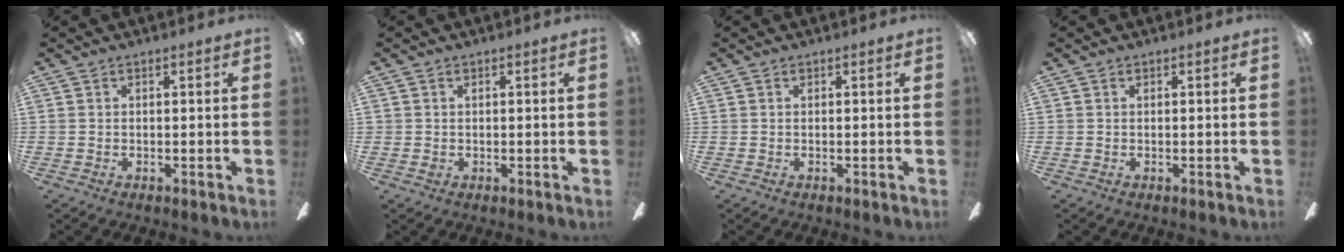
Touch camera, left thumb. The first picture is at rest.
{"total": 0.9, "force": [0.0, 0.8, 0.3], "torque": [-0.005, 0.004, 0.000]}
{"total": 0.0}
{"total": 0.0}